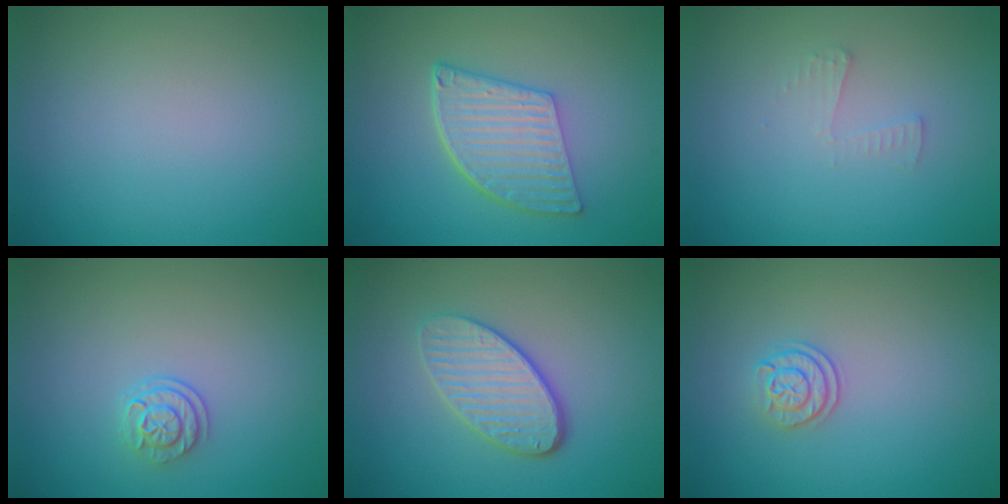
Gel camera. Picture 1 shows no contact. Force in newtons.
{"total": 5.7, "press": 4.2, "slide": 3.8}
{"total": 1.0, "press": 1.0, "slide": 0.0}
{"total": 1.9, "press": 1.6, "slide": 1.1}
{"total": 4.1, "press": 3.4, "slide": 2.4}
{"total": 2.0, "press": 1.8, "slide": 0.9}